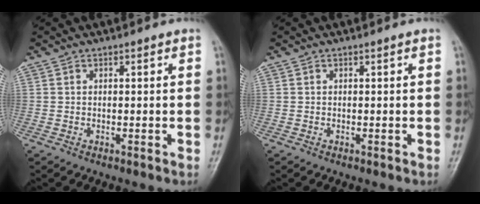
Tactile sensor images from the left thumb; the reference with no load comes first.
{"total": 0.0}